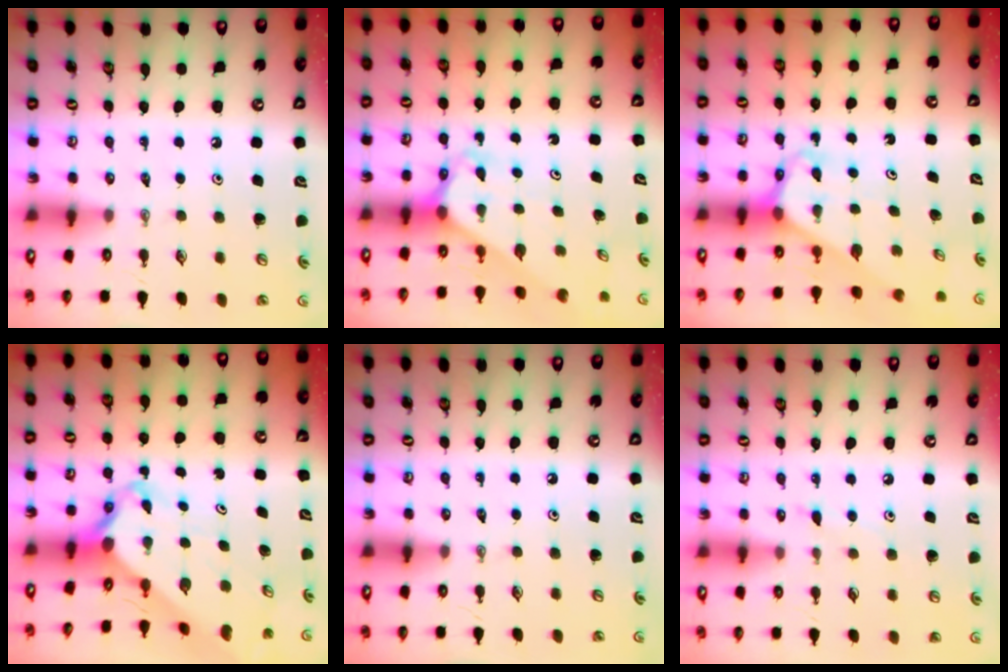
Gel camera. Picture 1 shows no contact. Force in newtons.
{"total": 2.7, "press": 2.7, "slide": 0.2}
{"total": 3.2, "press": 3.2, "slide": 0.2}
{"total": 4.4, "press": 4.4, "slide": 0.5}
{"total": 0.0}
{"total": 5.7, "press": 5.6, "slide": 0.6}